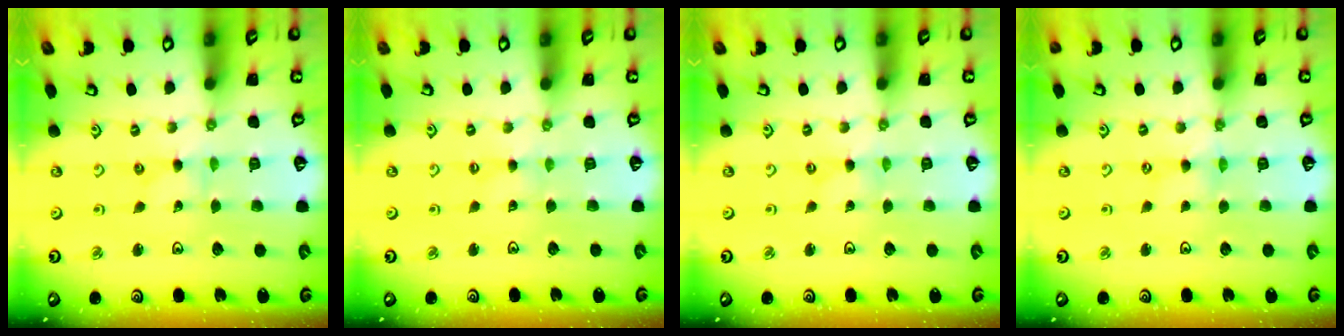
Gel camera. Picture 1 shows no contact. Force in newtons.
{"total": 0.0}
{"total": 0.0}
{"total": 0.6, "press": 0.6, "slide": 0.2}